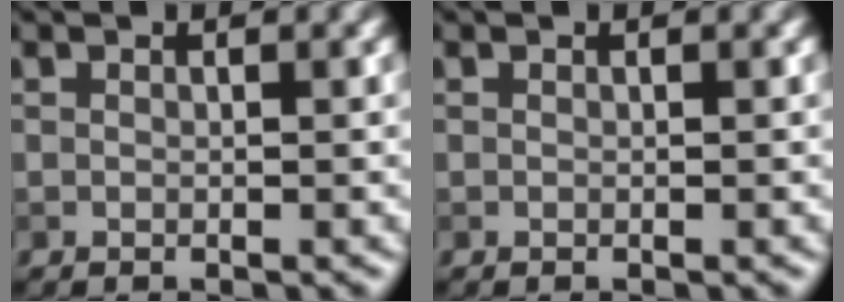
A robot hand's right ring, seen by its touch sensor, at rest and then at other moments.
{"total": 0.0}